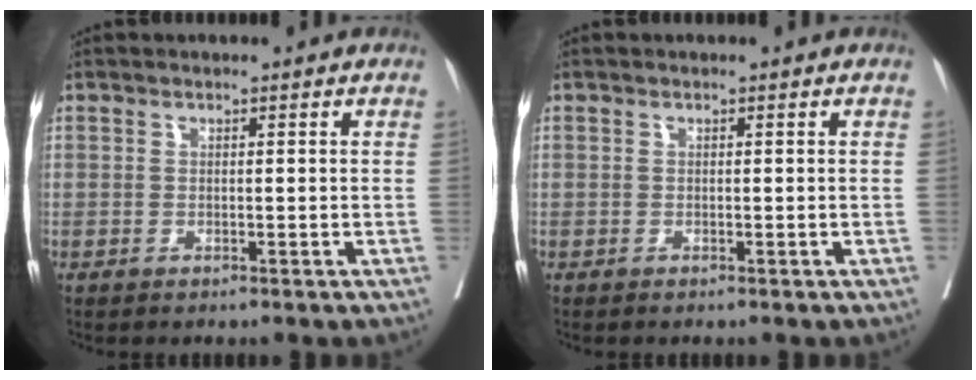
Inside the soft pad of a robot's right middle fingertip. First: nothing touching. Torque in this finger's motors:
{"motor_torque": [0.10, -0.10, 0.00, 0.00]}